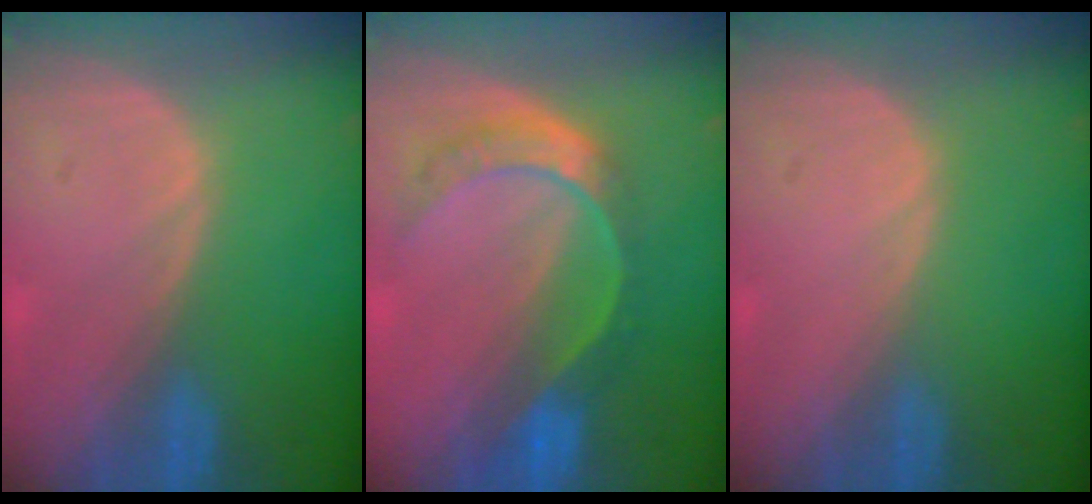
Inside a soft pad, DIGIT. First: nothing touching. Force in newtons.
{"total": 7.9, "press": 6.5, "slide": 4.4}
{"total": 0.0}